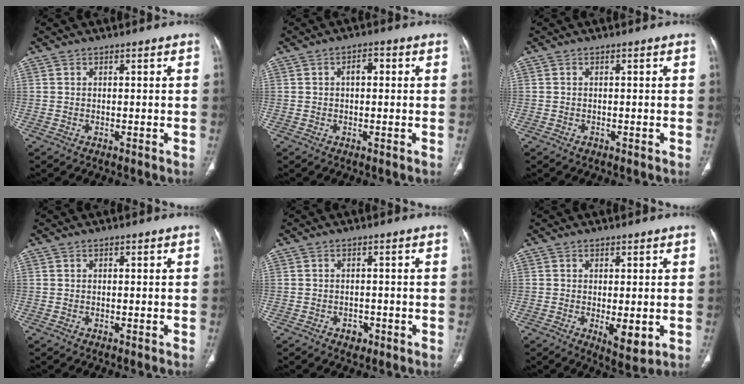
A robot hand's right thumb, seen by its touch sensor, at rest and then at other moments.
{"total": 2.6, "force": [0.4, 1.5, 2.0], "torque": [-0.026, 0.011, 0.002]}
{"total": 0.7, "force": [-0.4, 0.5, 0.2], "torque": [0.000, 0.001, -0.006]}
{"total": 0.0}
{"total": 2.2, "force": [-1.1, 1.7, 1.0], "torque": [-0.006, 0.005, -0.010]}
{"total": 5.3, "force": [-1.0, 2.0, 4.8], "torque": [-0.070, -0.016, -0.009]}